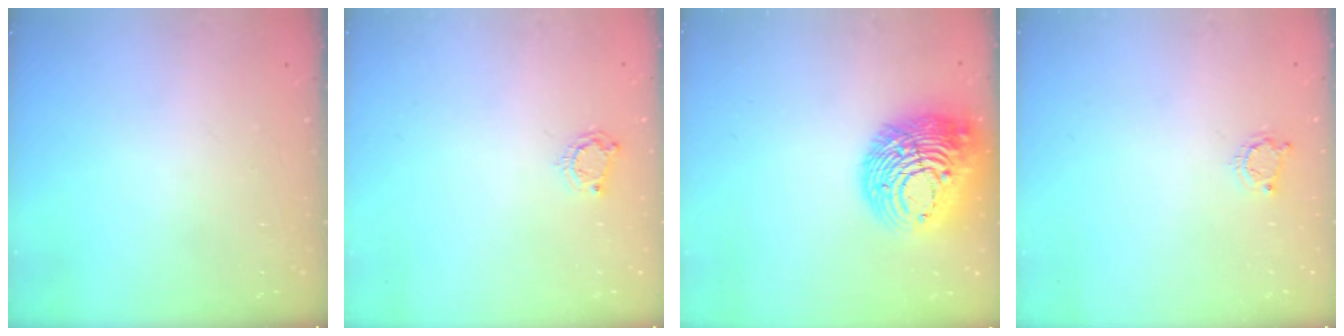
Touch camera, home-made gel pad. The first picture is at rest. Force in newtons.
{"total": 4.8, "press": 4.8, "slide": 0.3}
{"total": 19.4, "press": 19.3, "slide": 2.1}
{"total": 4.3, "press": 4.2, "slide": 0.4}